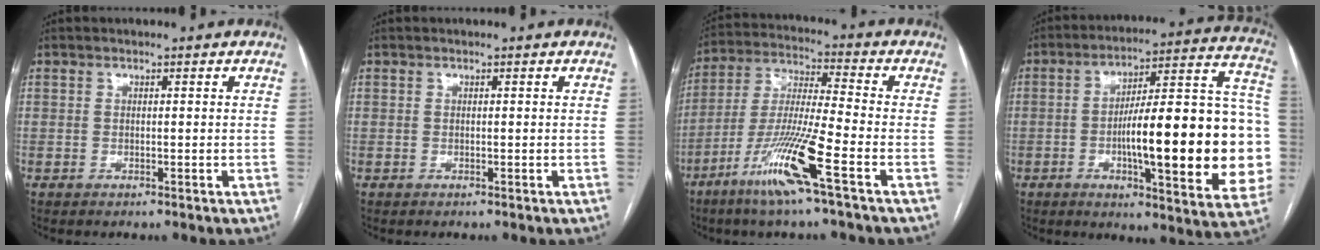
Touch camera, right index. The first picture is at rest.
{"total": 0.0}
{"total": 13.2, "force": [-6.8, -0.7, 11.3], "torque": [-0.229, -0.024, -0.134]}
{"total": 26.2, "force": [-3.7, 5.0, 25.5], "torque": [-0.284, 0.026, -0.047]}